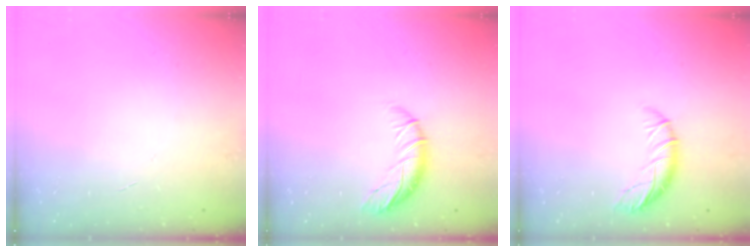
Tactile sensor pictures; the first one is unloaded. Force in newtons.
{"total": 9.0, "press": 8.8, "slide": 1.8}
{"total": 8.6, "press": 8.4, "slide": 1.6}